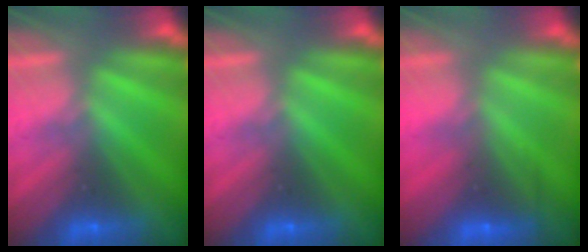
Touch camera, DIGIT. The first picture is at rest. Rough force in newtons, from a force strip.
{"total": 0.0}
{"total": 2.3}